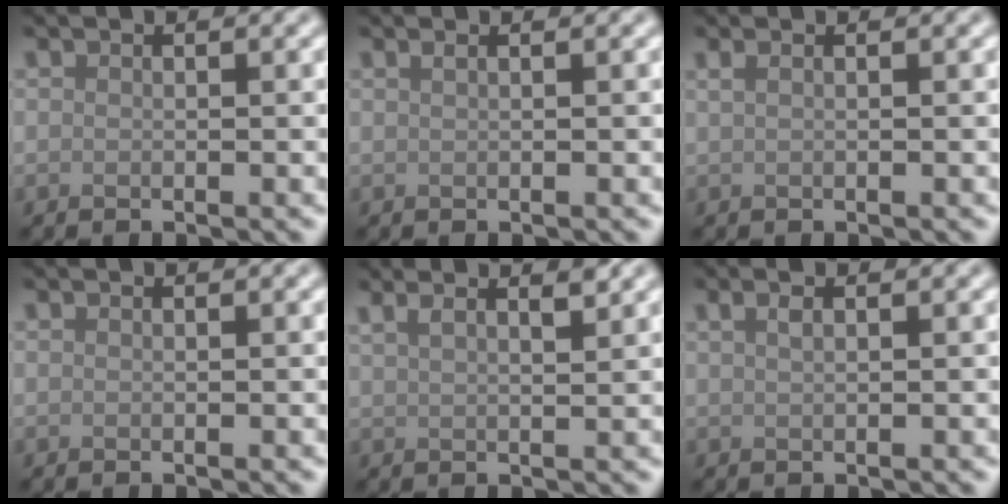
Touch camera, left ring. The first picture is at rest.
{"total": 0.9, "force": [0.5, 0.4, 0.6], "torque": [-0.006, -0.001, 0.003]}
{"total": 1.0, "force": [0.5, 0.5, 0.8], "torque": [-0.015, 0.001, 0.007]}
{"total": 0.0}
{"total": 4.2, "force": [2.8, 1.5, 2.7], "torque": [-0.015, 0.023, 0.012]}
{"total": 1.3, "force": [0.8, 0.4, 0.9], "torque": [-0.017, 0.004, 0.012]}